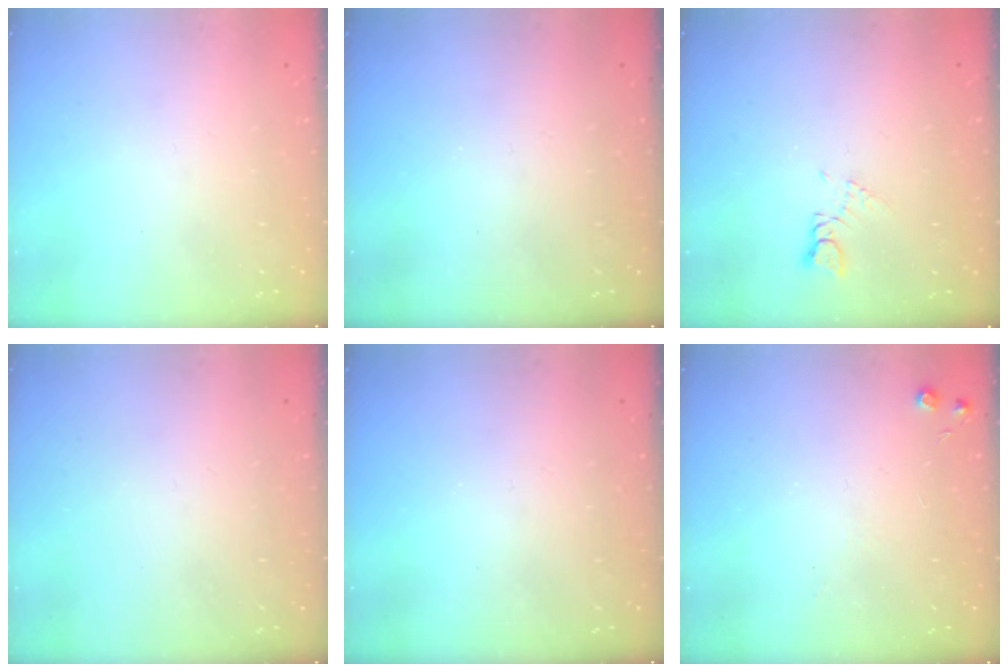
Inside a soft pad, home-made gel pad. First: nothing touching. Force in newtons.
{"total": 0.0}
{"total": 1.3, "press": 1.3, "slide": 0.2}
{"total": 0.0}
{"total": 0.0}
{"total": 4.7, "press": 4.6, "slide": 0.7}